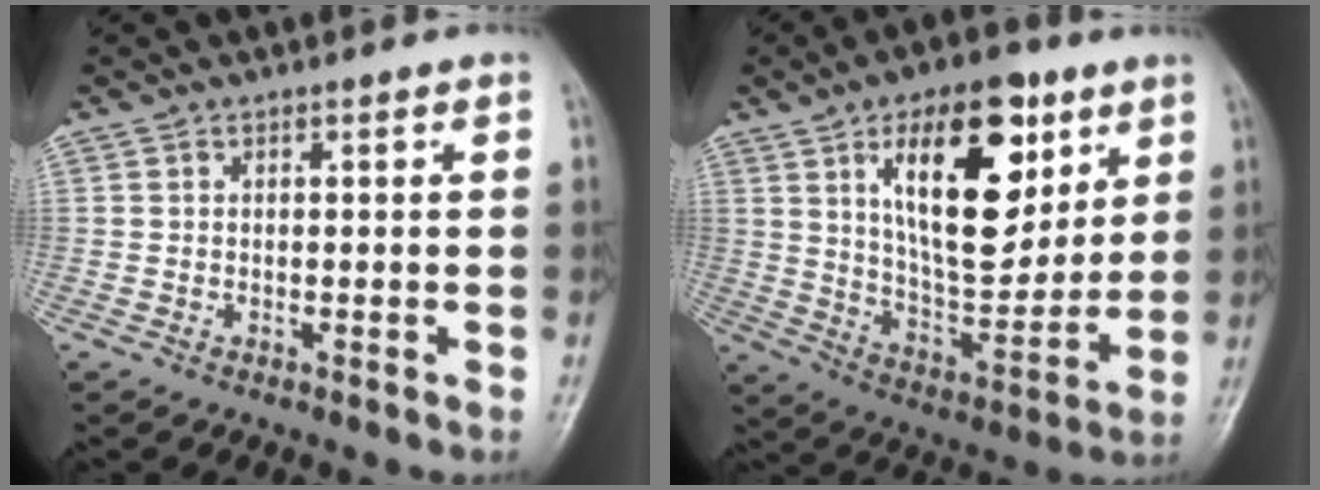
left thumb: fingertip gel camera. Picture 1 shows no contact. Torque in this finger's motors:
{"motor_torque": [0.74, 0.58, 1.75, -1.02, 0.44]}